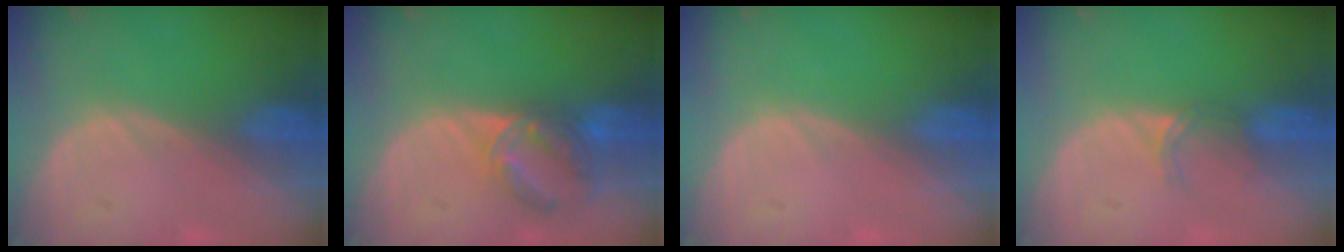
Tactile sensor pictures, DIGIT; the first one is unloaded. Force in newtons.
{"total": 7.1, "press": 6.1, "slide": 3.6}
{"total": 0.0}
{"total": 2.2, "press": 1.7, "slide": 1.3}